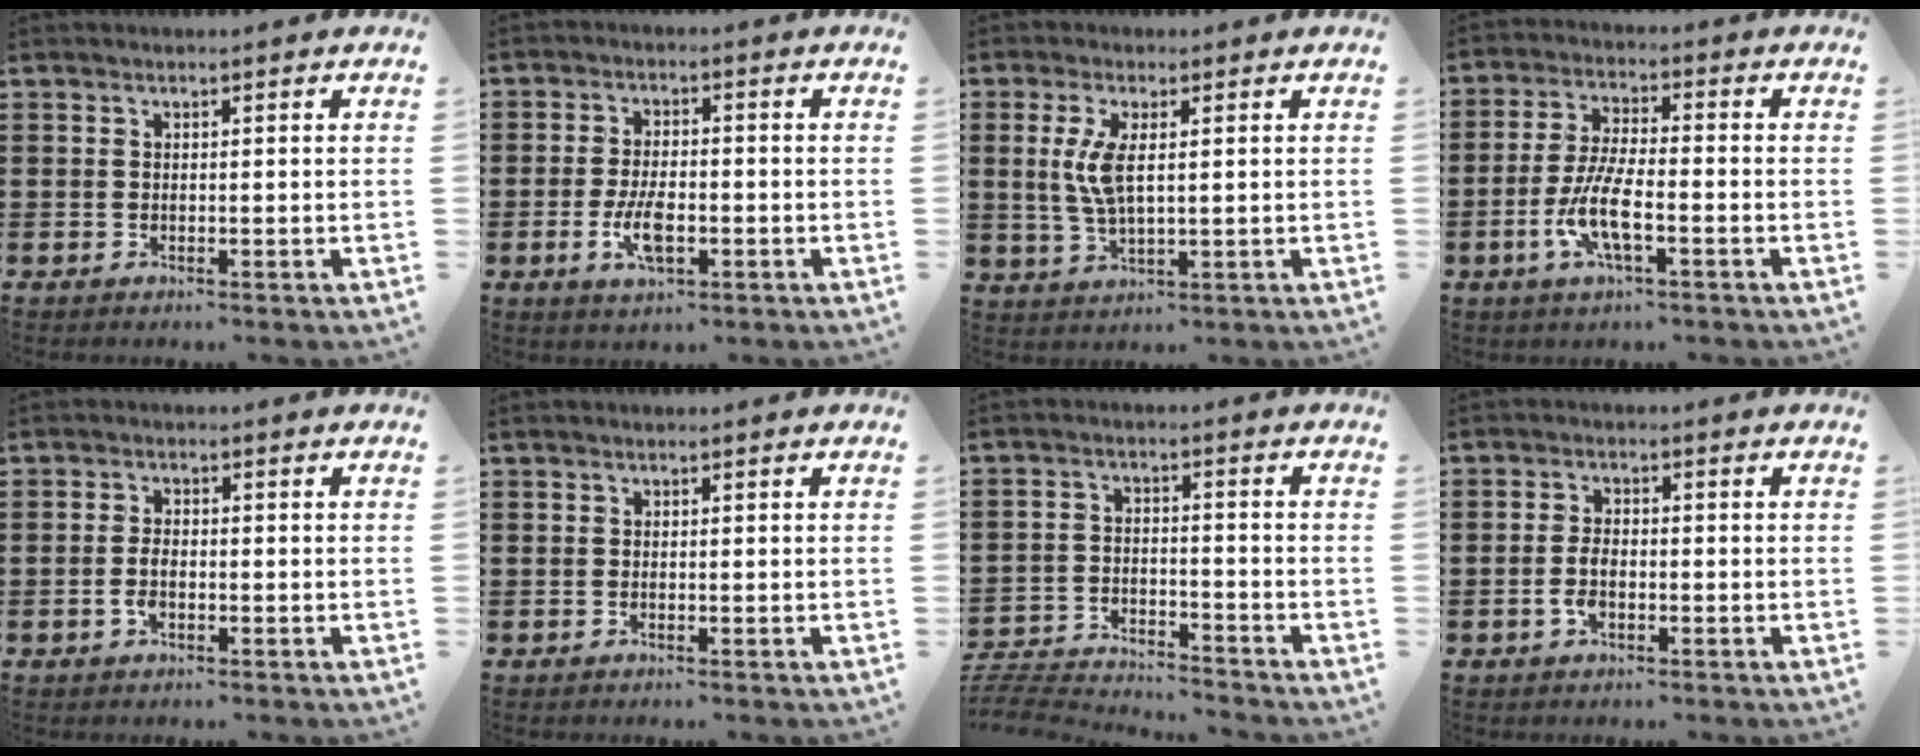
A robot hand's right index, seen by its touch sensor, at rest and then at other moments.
{"total": 5.6, "force": [-1.8, 2.3, 4.8], "torque": [-0.102, -0.003, -0.034]}
{"total": 5.8, "force": [1.0, 2.0, 5.3], "torque": [-0.129, -0.002, 0.008]}
{"total": 7.8, "force": [-2.9, 1.9, 6.9], "torque": [-0.154, -0.013, -0.060]}
{"total": 2.5, "force": [-0.8, 1.2, 2.1], "torque": [-0.049, -0.004, -0.016]}
{"total": 0.0}
{"total": 4.7, "force": [-4.6, 0.4, 0.5], "torque": [-0.026, -0.001, -0.099]}
{"total": 3.1, "force": [-1.0, 1.5, 2.5], "torque": [-0.063, -0.005, -0.022]}